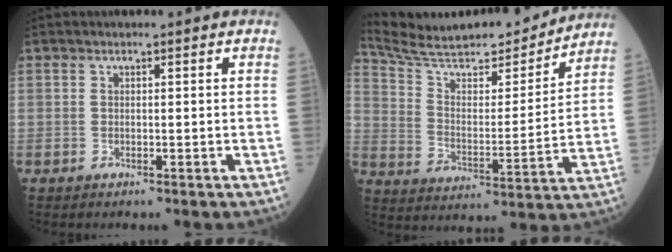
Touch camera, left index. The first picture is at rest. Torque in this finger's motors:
{"motor_torque": [0.05, -0.53, 0.30, 0.04]}